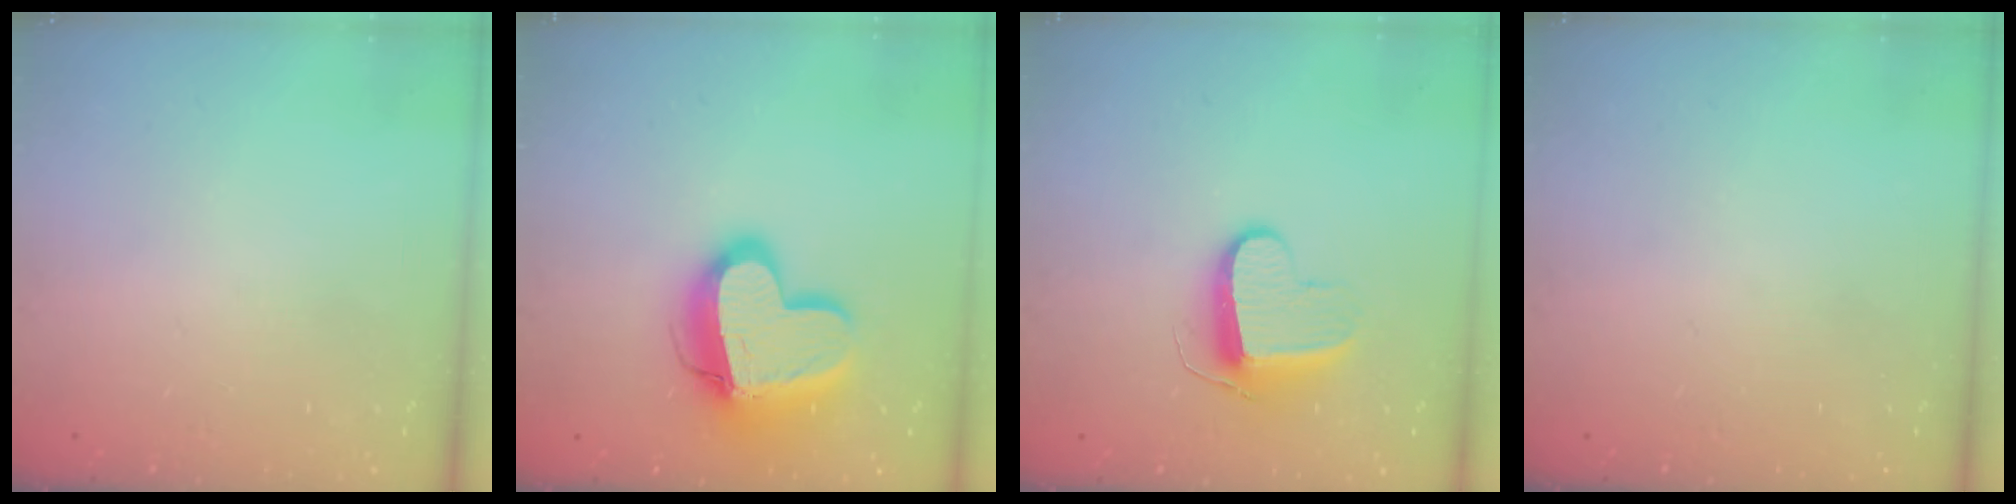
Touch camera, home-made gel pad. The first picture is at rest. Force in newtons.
{"total": 17.7, "press": 17.6, "slide": 1.5}
{"total": 9.5, "press": 9.5, "slide": 0.4}
{"total": 0.0}